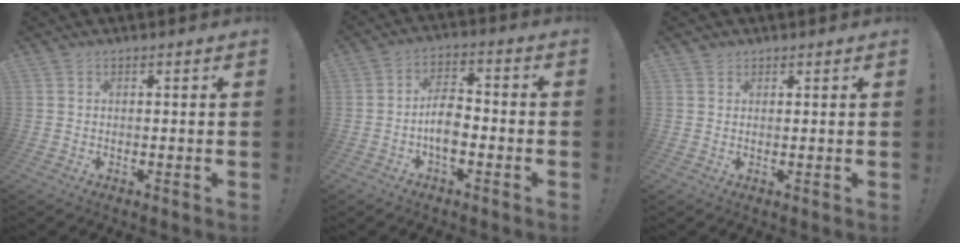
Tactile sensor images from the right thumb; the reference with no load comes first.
{"total": 8.1, "force": [-2.7, 4.7, 6.0], "torque": [-0.113, 0.014, -0.046]}
{"total": 1.2, "force": [0.9, 0.7, 0.2], "torque": [-0.002, -0.001, 0.018]}